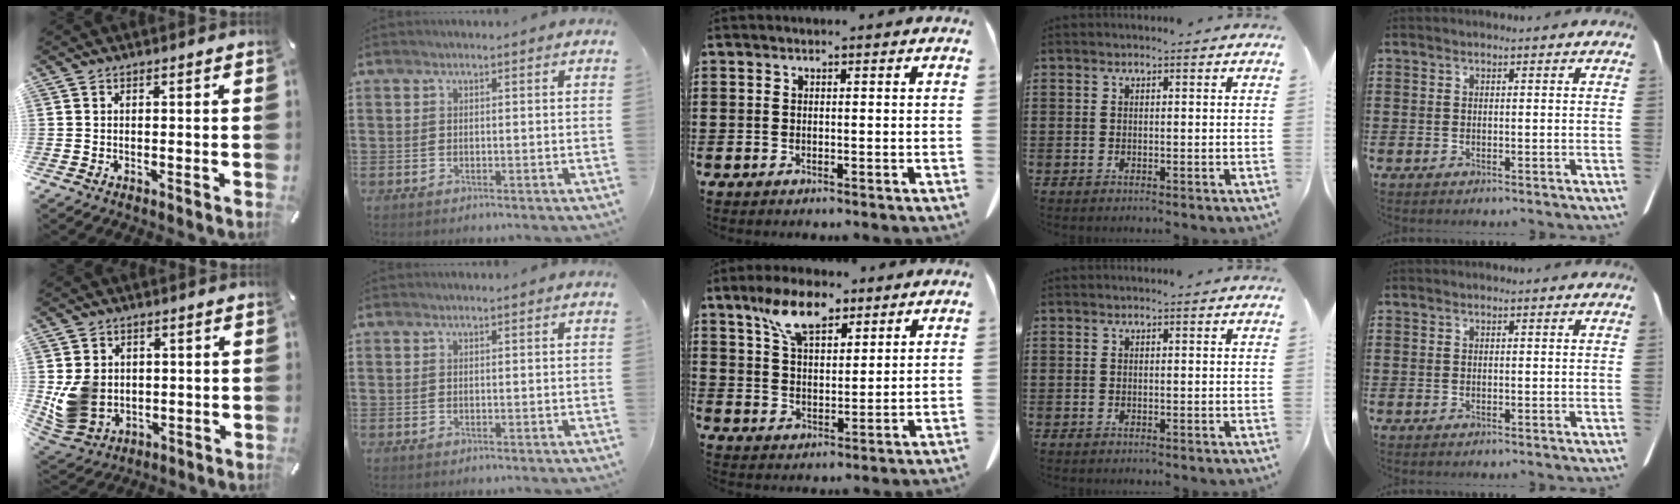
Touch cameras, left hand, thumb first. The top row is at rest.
{"thumb": {"total": 9.6, "force": [0.3, 8.8, 3.9], "torque": [-0.094, -0.002, 0.007]}, "middle": {"total": 9.0, "force": [6.1, 3.8, 5.3], "torque": [-0.113, -0.001, 0.110]}}